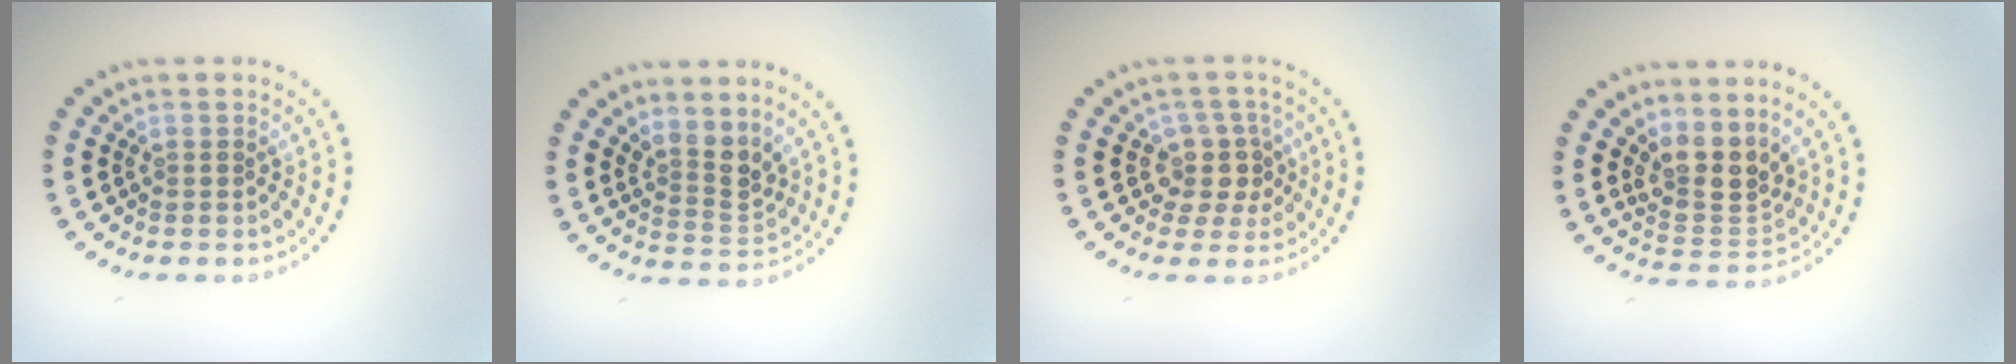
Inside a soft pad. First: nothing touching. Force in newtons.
{"total": 2.8, "press": 2.1, "slide": 1.9}
{"total": 2.7, "press": 2.1, "slide": 1.7}
{"total": 3.7, "press": 2.9, "slide": 2.3}